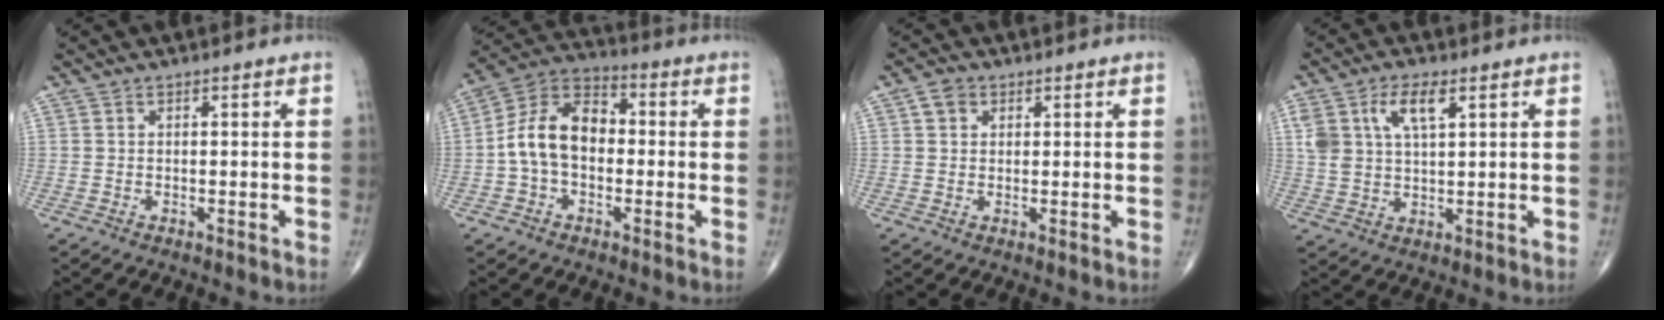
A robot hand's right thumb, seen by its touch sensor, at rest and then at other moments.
{"total": 12.0, "force": [-1.0, 8.0, 8.9], "torque": [-0.148, 0.039, -0.033]}
{"total": 2.9, "force": [1.1, 2.3, 1.4], "torque": [-0.013, 0.000, 0.018]}
{"total": 8.0, "force": [3.5, 3.8, 6.2], "torque": [-0.120, -0.001, 0.071]}